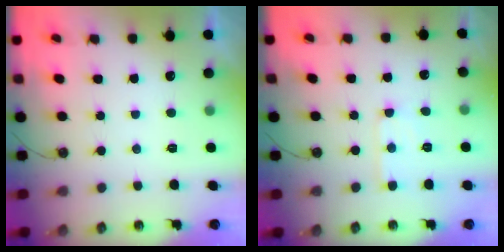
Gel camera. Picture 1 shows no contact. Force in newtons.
{"total": 5.6, "press": 5.6, "slide": 0.4}